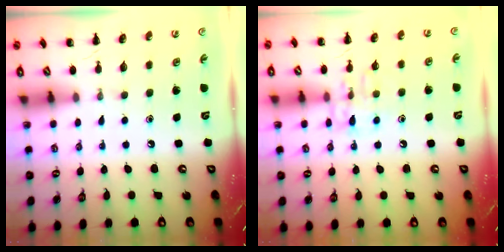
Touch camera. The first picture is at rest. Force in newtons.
{"total": 8.7, "press": 8.7, "slide": 0.7}